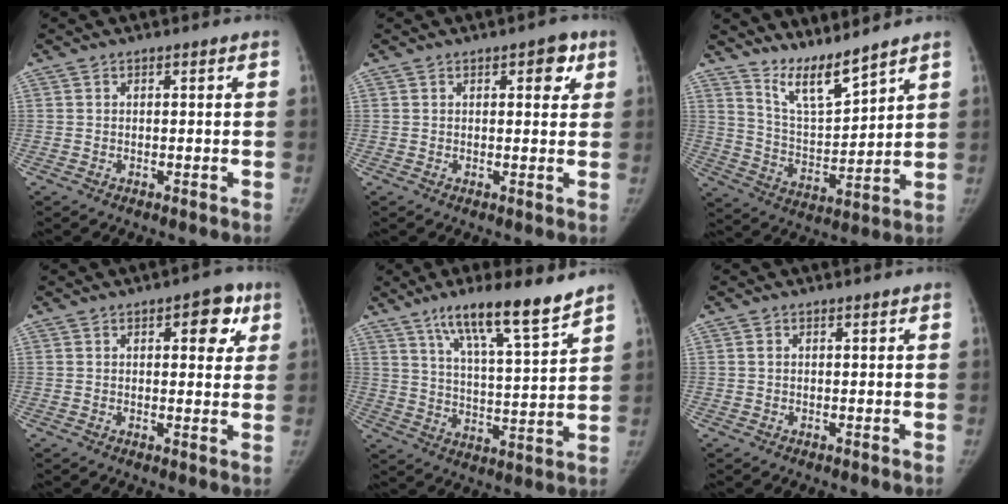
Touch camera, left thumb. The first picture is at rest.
{"total": 4.1, "force": [1.9, 2.0, 3.1], "torque": [-0.019, -0.004, 0.017]}
{"total": 9.0, "force": [8.0, 0.8, 4.1], "torque": [-0.072, -0.071, 0.162]}
{"total": 6.7, "force": [2.9, 3.3, 5.0], "torque": [-0.029, -0.005, 0.028]}
{"total": 14.2, "force": [10.3, 1.9, 9.7], "torque": [-0.149, -0.060, 0.176]}
{"total": 0.6, "force": [0.2, 0.4, 0.4], "torque": [-0.010, 0.000, 0.002]}